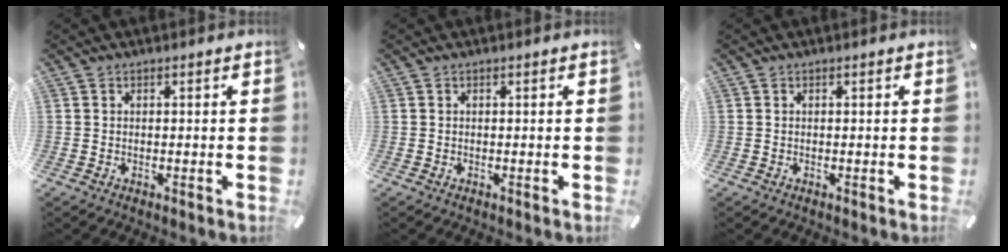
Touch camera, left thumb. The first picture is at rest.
{"total": 0.0}
{"total": 0.0}